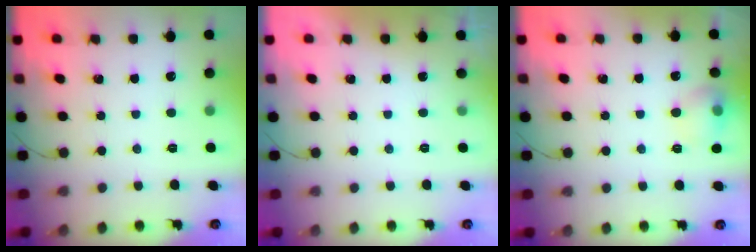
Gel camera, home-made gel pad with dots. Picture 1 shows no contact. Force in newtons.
{"total": 0.0}
{"total": 9.5, "press": 9.4, "slide": 1.3}